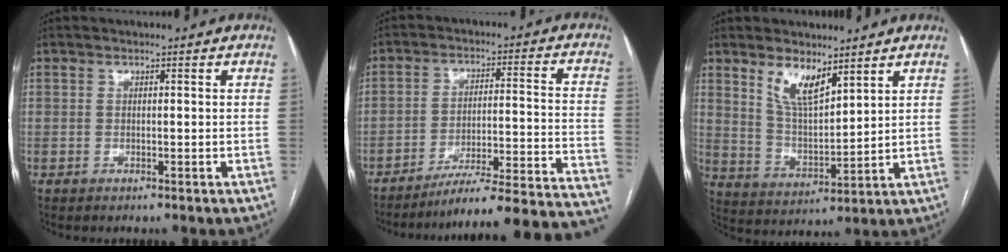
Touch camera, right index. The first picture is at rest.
{"total": 23.3, "force": [-20.8, -0.3, 10.4], "torque": [-0.061, 0.007, -0.282]}
{"total": 7.3, "force": [5.1, 2.2, 4.7], "torque": [-0.098, -0.009, 0.105]}